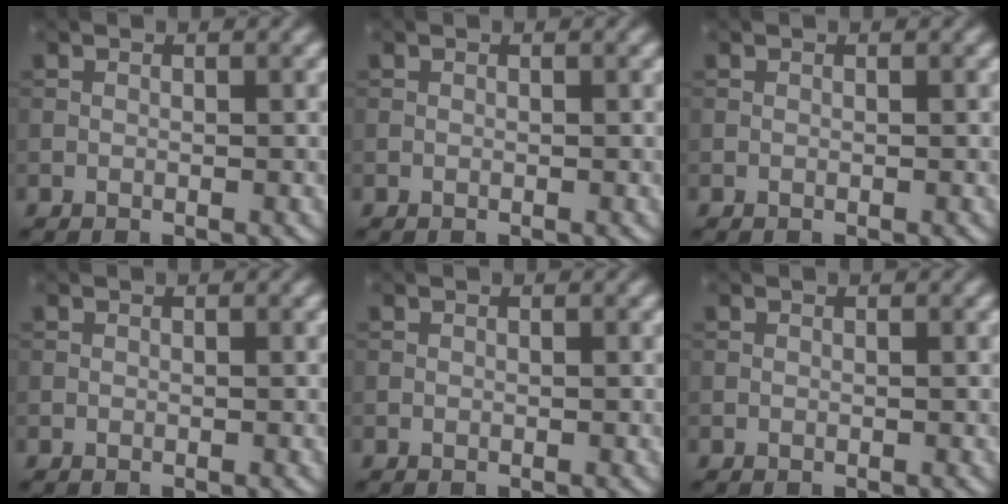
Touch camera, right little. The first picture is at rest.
{"total": 0.0}
{"total": 0.0}
{"total": 0.0}
{"total": 0.0}
{"total": 0.0}